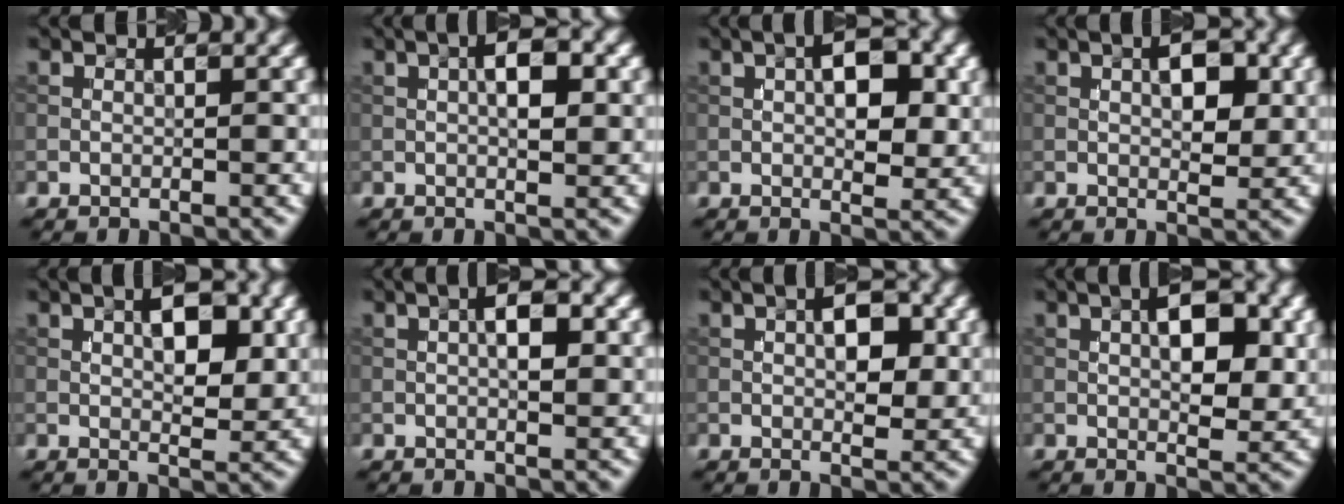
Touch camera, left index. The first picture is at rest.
{"total": 3.9, "force": [0.8, 1.4, 3.5], "torque": [-0.058, 0.006, 0.009]}
{"total": 5.1, "force": [0.8, 2.4, 4.5], "torque": [-0.062, 0.003, 0.010]}
{"total": 3.7, "force": [0.7, 1.7, 3.2], "torque": [-0.046, 0.001, 0.009]}
{"total": 4.5, "force": [1.1, 2.0, 3.9], "torque": [-0.057, 0.001, 0.016]}
{"total": 3.5, "force": [0.7, 1.3, 3.2], "torque": [-0.051, 0.007, 0.007]}
{"total": 4.1, "force": [0.6, 2.0, 3.6], "torque": [-0.050, 0.001, 0.006]}
{"total": 5.7, "force": [1.0, 2.5, 5.0], "torque": [-0.070, 0.004, 0.015]}